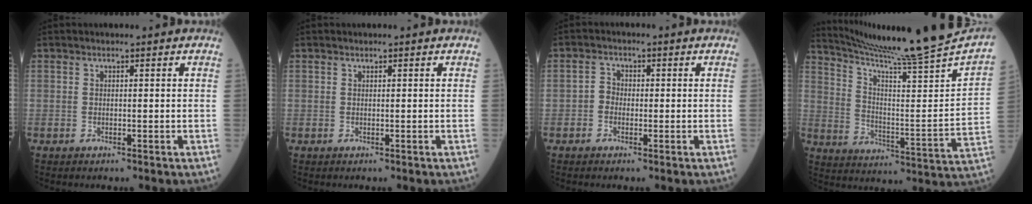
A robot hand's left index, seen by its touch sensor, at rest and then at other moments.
{"total": 0.0}
{"total": 2.1, "force": [-0.7, 1.8, 1.0], "torque": [-0.015, 0.006, -0.018]}
{"total": 25.2, "force": [22.5, -2.9, 11.0], "torque": [-0.187, -0.109, 0.313]}